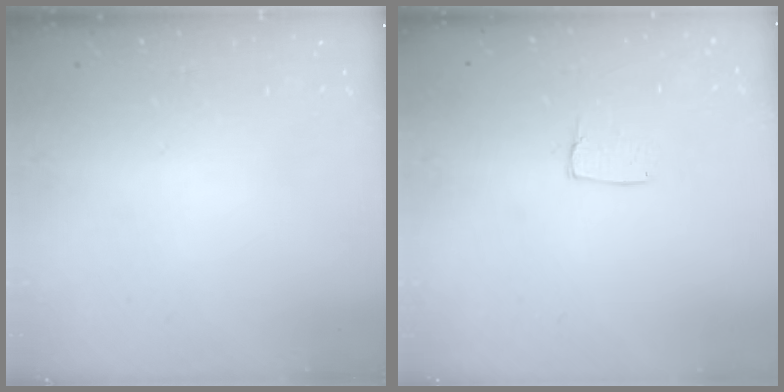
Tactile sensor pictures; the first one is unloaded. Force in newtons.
{"total": 4.4, "press": 4.4, "slide": 0.3}